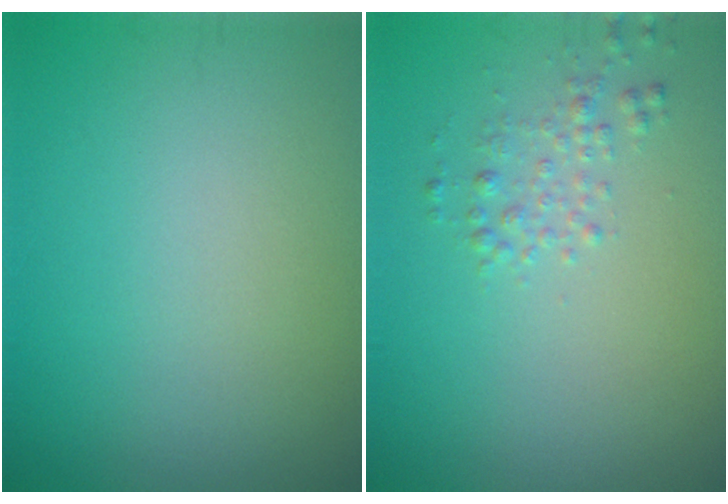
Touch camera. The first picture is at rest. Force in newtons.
{"total": 1.6, "press": 1.6, "slide": 0.1}